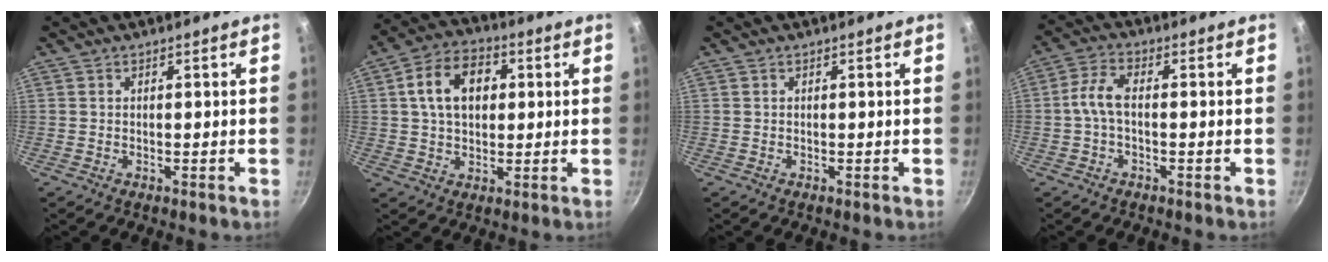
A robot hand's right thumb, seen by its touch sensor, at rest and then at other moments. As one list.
[{"total": 11.6, "force": [2.5, 8.0, 8.0], "torque": [-0.115, 0.014, 0.031]}, {"total": 0.0}, {"total": 5.3, "force": [-0.7, 2.3, 4.7], "torque": [-0.108, 0.023, -0.023]}]